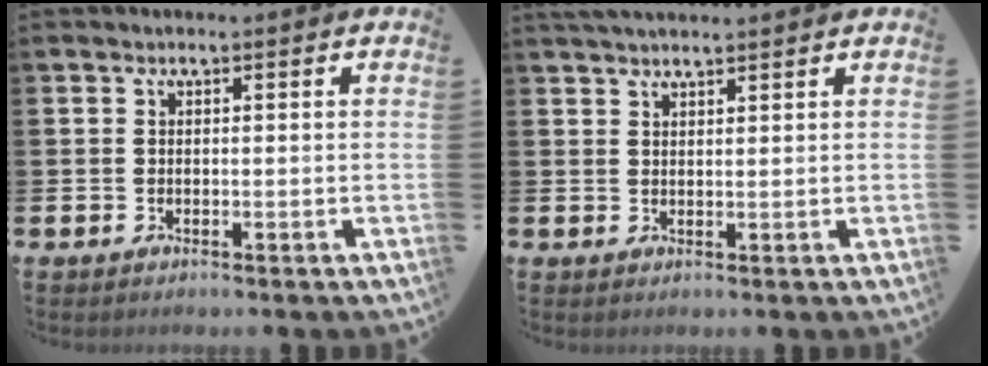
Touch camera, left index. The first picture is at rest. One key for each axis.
{"total": 2.0, "fx": 2.0, "fy": 0.0, "fz": 0.4, "tx": -0.012, "ty": -0.004, "tz": 0.036}